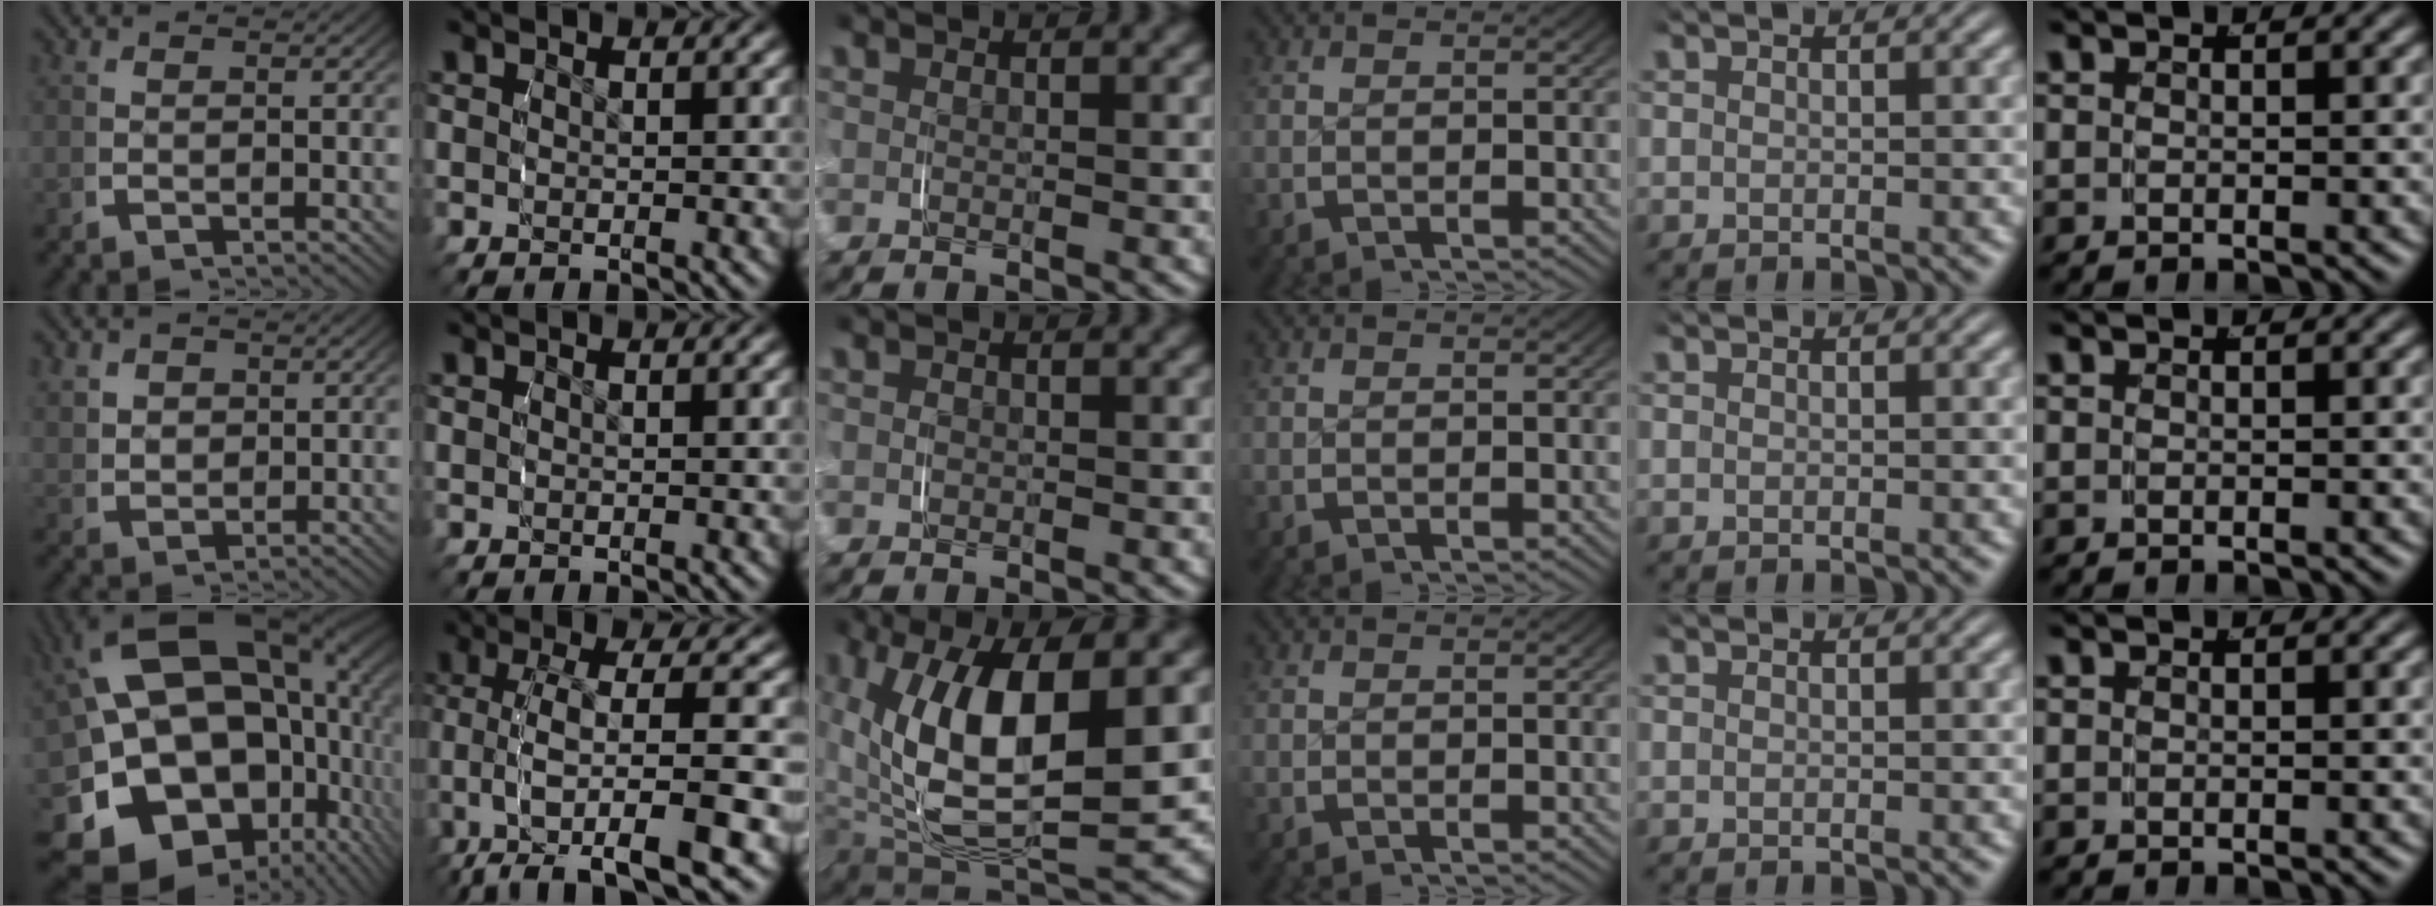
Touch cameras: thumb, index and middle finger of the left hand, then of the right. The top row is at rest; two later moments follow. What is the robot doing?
{"motion": "grasp_and_lifting", "object": "shorts"}